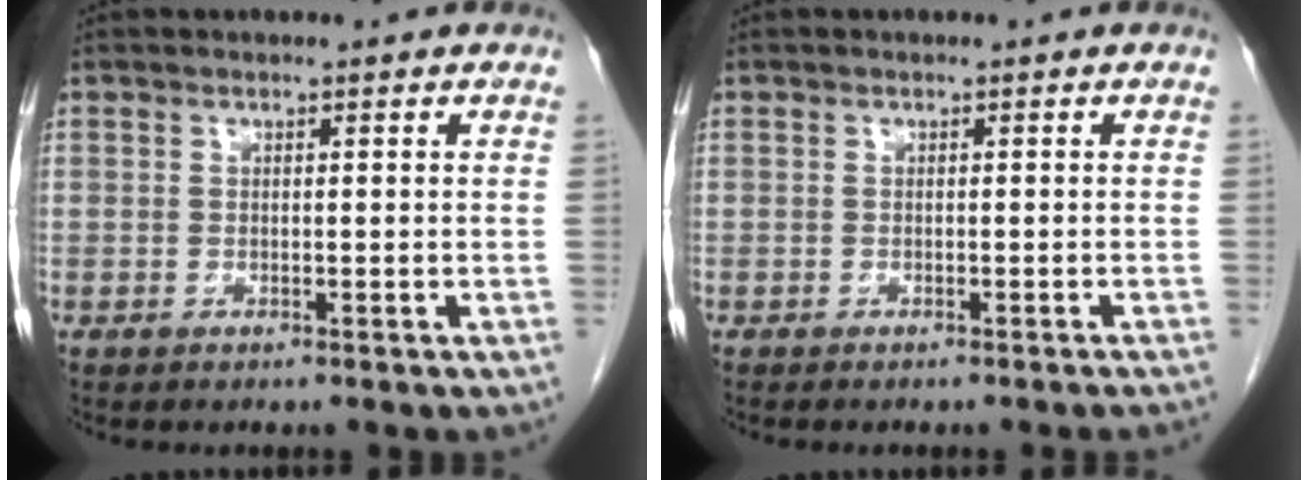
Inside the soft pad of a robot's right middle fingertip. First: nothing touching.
{"total": 2.2, "force": [-2.0, -0.3, 0.9], "torque": [-0.013, 0.004, -0.022]}